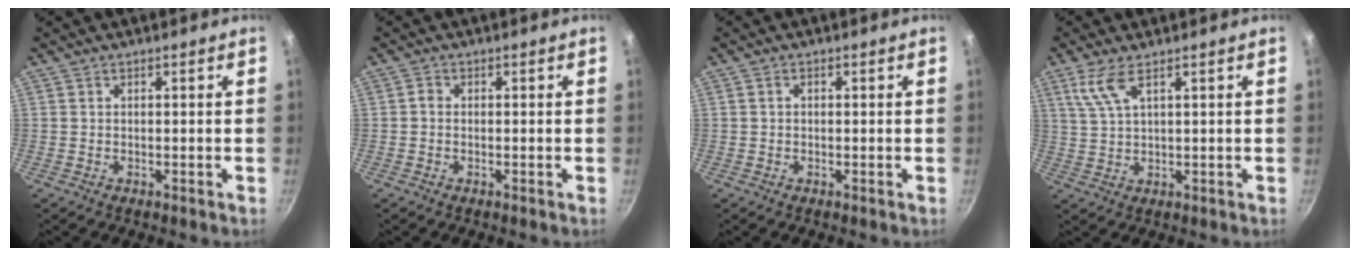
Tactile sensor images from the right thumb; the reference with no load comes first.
{"total": 1.0, "force": [-0.2, 0.8, 0.5], "torque": [-0.008, 0.005, -0.005]}
{"total": 0.9, "force": [0.1, 0.7, 0.5], "torque": [-0.009, 0.006, 0.001]}
{"total": 5.2, "force": [2.7, 1.5, 4.1], "torque": [-0.091, -0.008, 0.062]}